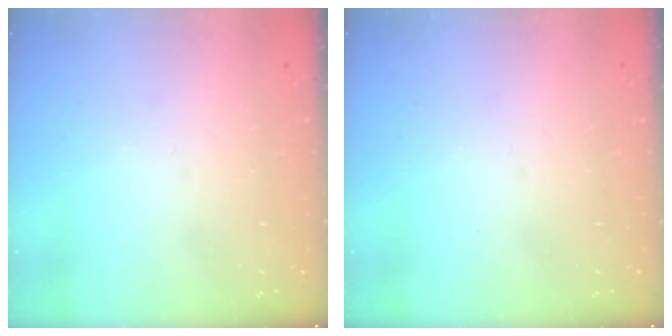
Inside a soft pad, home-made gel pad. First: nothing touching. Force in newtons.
{"total": 0.0}